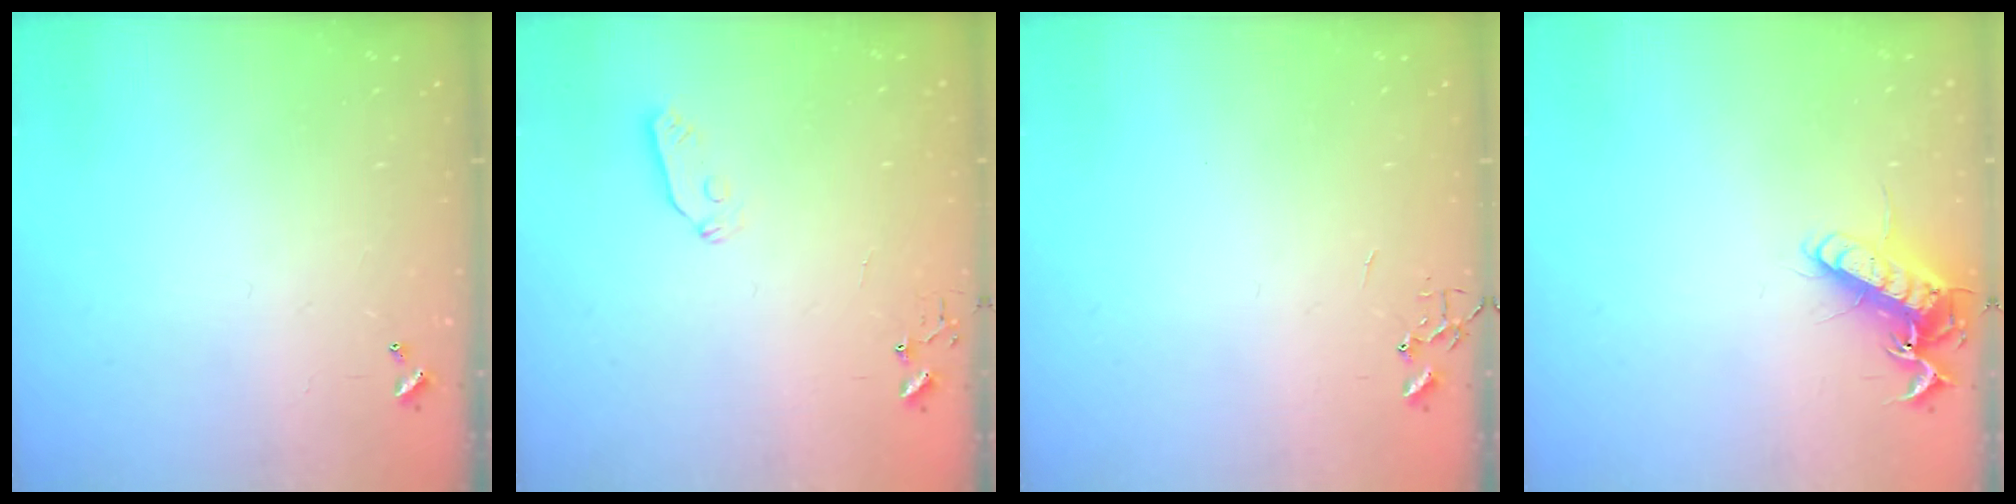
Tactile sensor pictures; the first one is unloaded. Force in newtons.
{"total": 3.8, "press": 3.7, "slide": 0.5}
{"total": 0.0}
{"total": 13.3, "press": 13.2, "slide": 1.1}